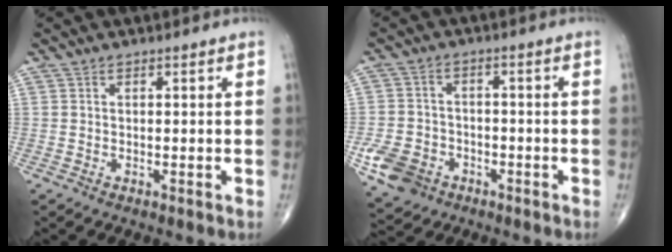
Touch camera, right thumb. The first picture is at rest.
{"total": 8.3, "force": [-3.8, 6.6, 3.4], "torque": [-0.058, 0.020, -0.061]}